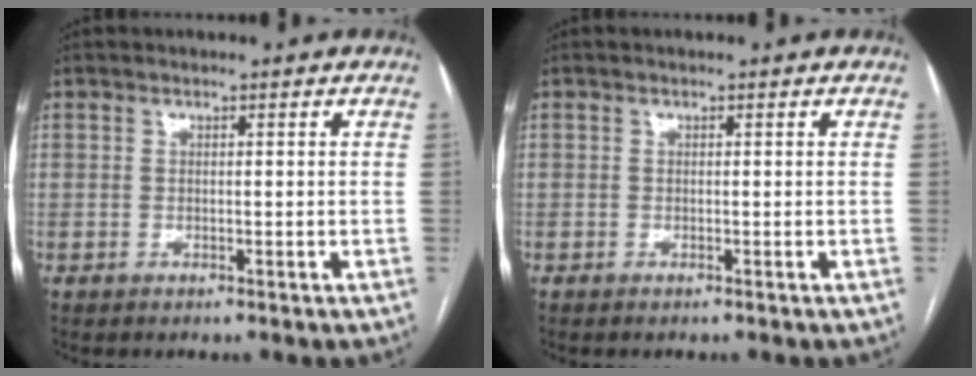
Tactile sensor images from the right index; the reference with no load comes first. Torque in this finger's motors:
{"motor_torque": [-0.24, 0.00, -0.03, 0.00]}